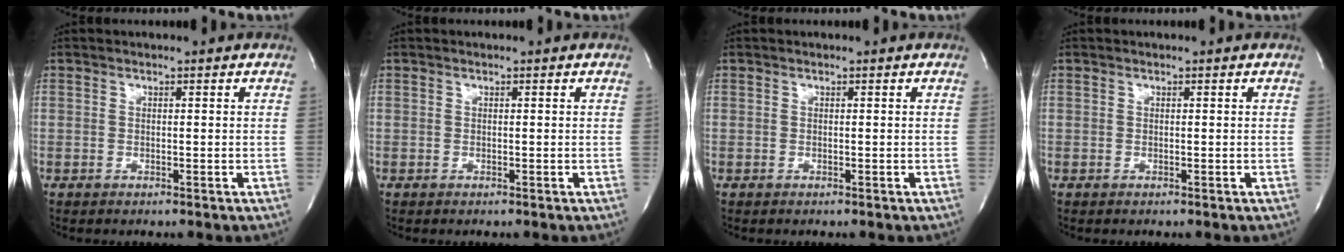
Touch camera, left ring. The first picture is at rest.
{"total": 0.0}
{"total": 0.0}
{"total": 0.0}